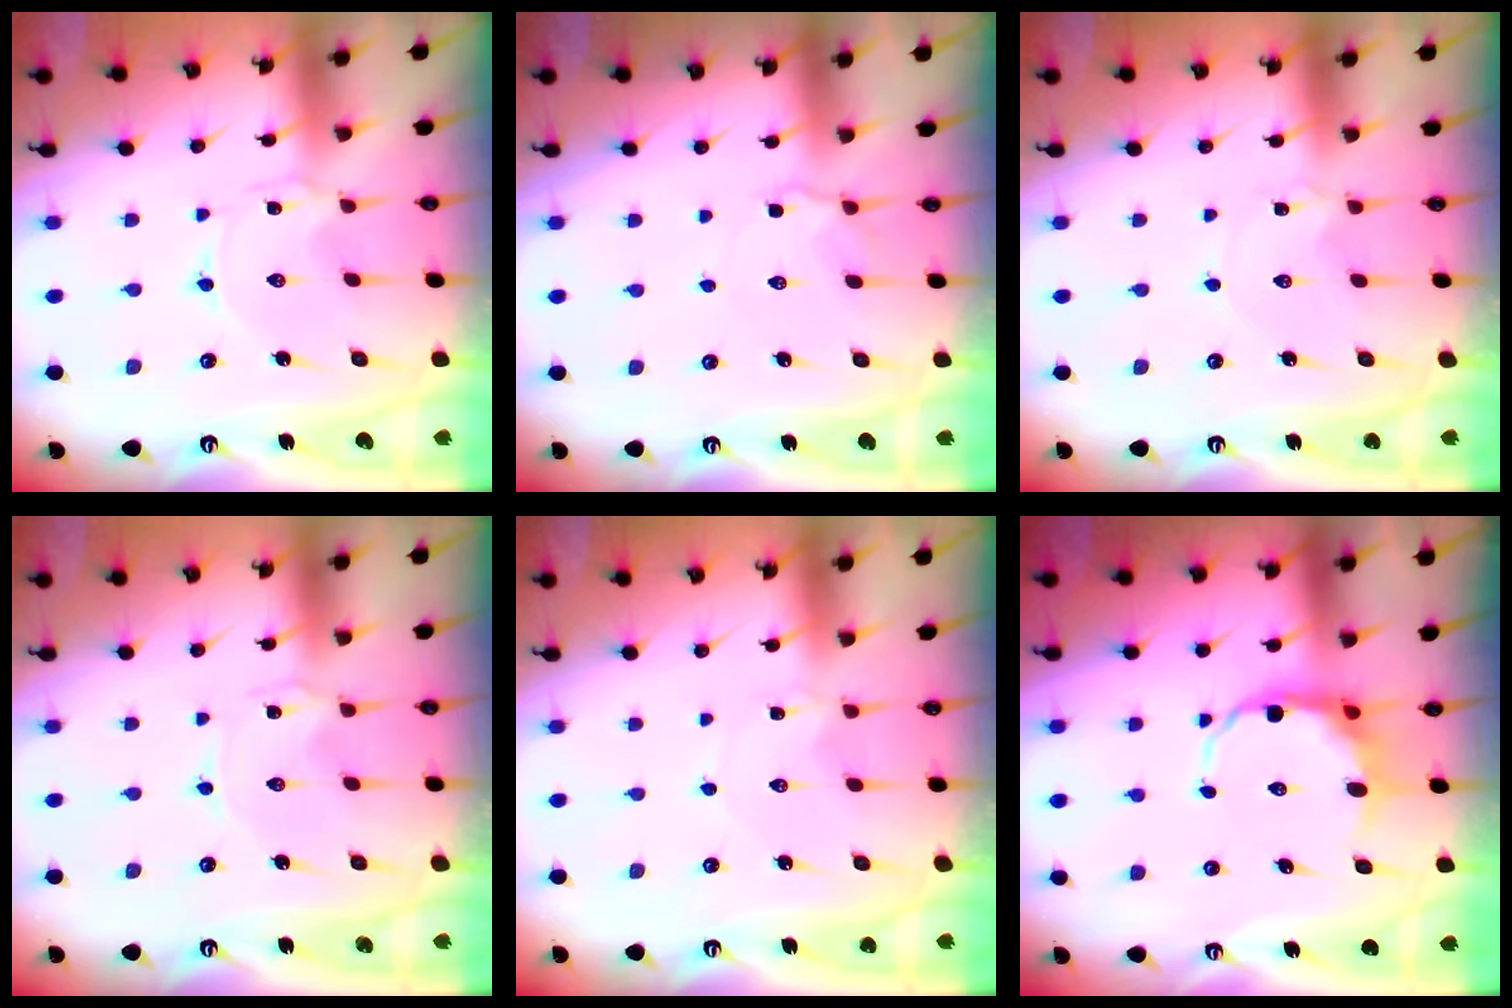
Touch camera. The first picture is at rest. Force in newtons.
{"total": 3.3, "press": 3.2, "slide": 1.0}
{"total": 1.8, "press": 1.8, "slide": 0.2}
{"total": 0.0}
{"total": 1.1, "press": 1.1, "slide": 0.2}
{"total": 10.3, "press": 9.6, "slide": 3.5}